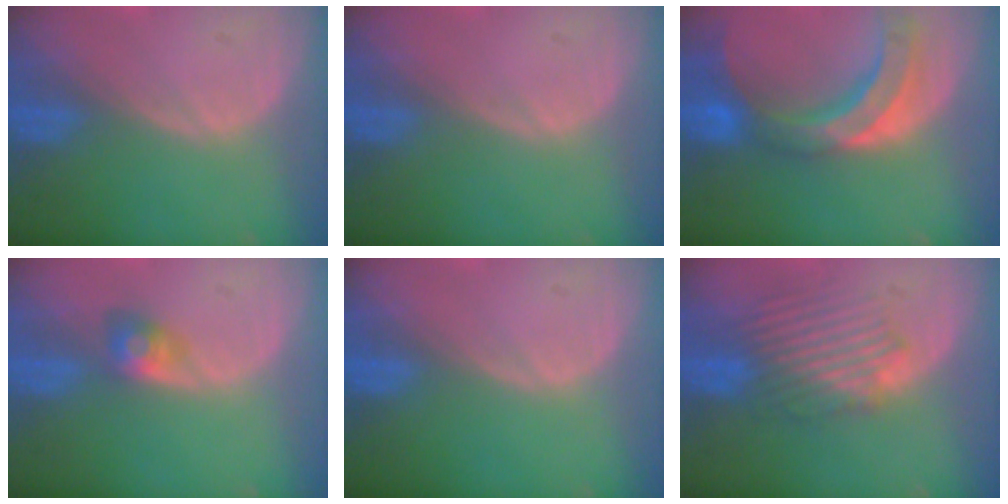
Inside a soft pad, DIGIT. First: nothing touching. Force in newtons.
{"total": 0.0}
{"total": 10.8, "press": 9.4, "slide": 5.2}
{"total": 3.0, "press": 2.7, "slide": 1.3}
{"total": 0.0}
{"total": 6.6, "press": 6.4, "slide": 1.6}